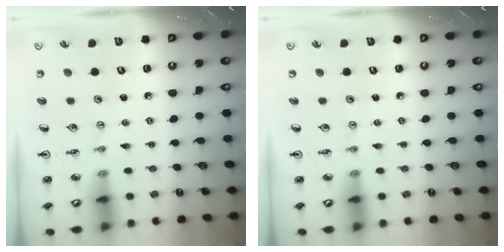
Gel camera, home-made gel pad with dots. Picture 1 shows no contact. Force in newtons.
{"total": 0.0}